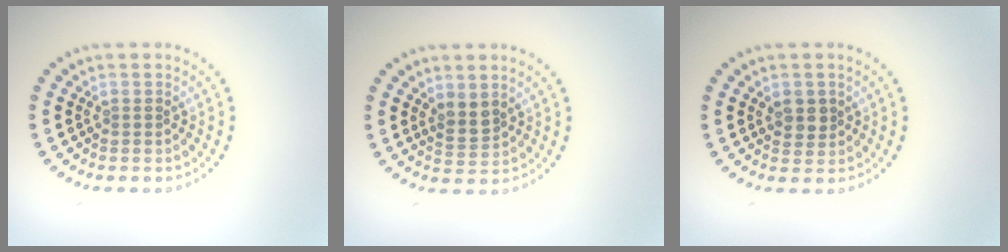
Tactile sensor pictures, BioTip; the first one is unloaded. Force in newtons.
{"total": 1.7, "press": 1.5, "slide": 0.9}
{"total": 1.8, "press": 1.8, "slide": 0.4}